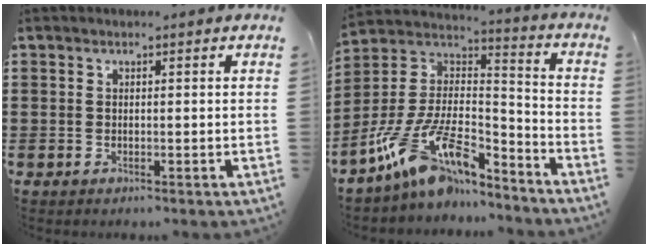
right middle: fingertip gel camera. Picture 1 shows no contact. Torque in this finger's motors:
{"motor_torque": [1.65, -0.49, 0.57, 0.21]}